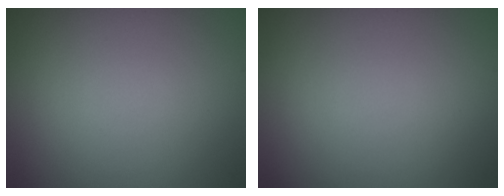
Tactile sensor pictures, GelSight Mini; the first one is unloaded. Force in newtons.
{"total": 0.0}